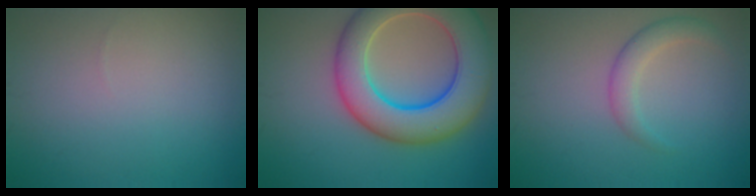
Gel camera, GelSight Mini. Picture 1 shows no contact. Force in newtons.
{"total": 10.8, "press": 10.8, "slide": 0.3}
{"total": 2.3, "press": 2.3, "slide": 0.1}